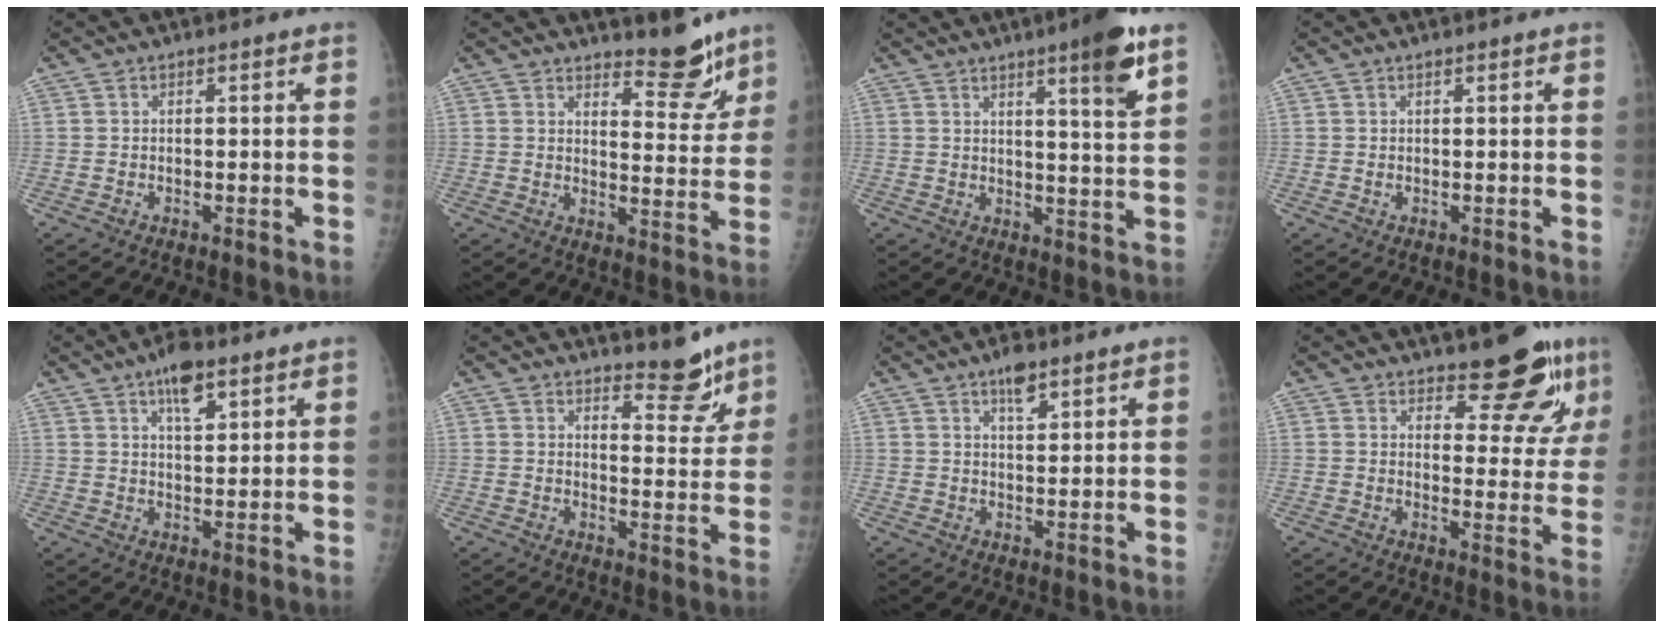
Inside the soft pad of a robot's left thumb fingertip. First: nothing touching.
{"total": 8.1, "force": [6.8, 2.5, 3.6], "torque": [-0.019, -0.060, 0.102]}
{"total": 9.3, "force": [5.4, 0.6, 7.5], "torque": [-0.101, -0.032, 0.074]}
{"total": 0.5, "force": [0.4, 0.1, 0.3], "torque": [-0.006, 0.000, 0.007]}
{"total": 6.9, "force": [4.2, 2.7, 4.9], "torque": [-0.066, -0.017, 0.064]}
{"total": 6.7, "force": [5.7, 2.2, 2.8], "torque": [-0.011, -0.050, 0.084]}
{"total": 4.4, "force": [3.0, 1.5, 2.8], "torque": [-0.038, -0.015, 0.049]}
{"total": 11.5, "force": [8.4, 3.8, 6.8], "torque": [-0.050, -0.063, 0.112]}